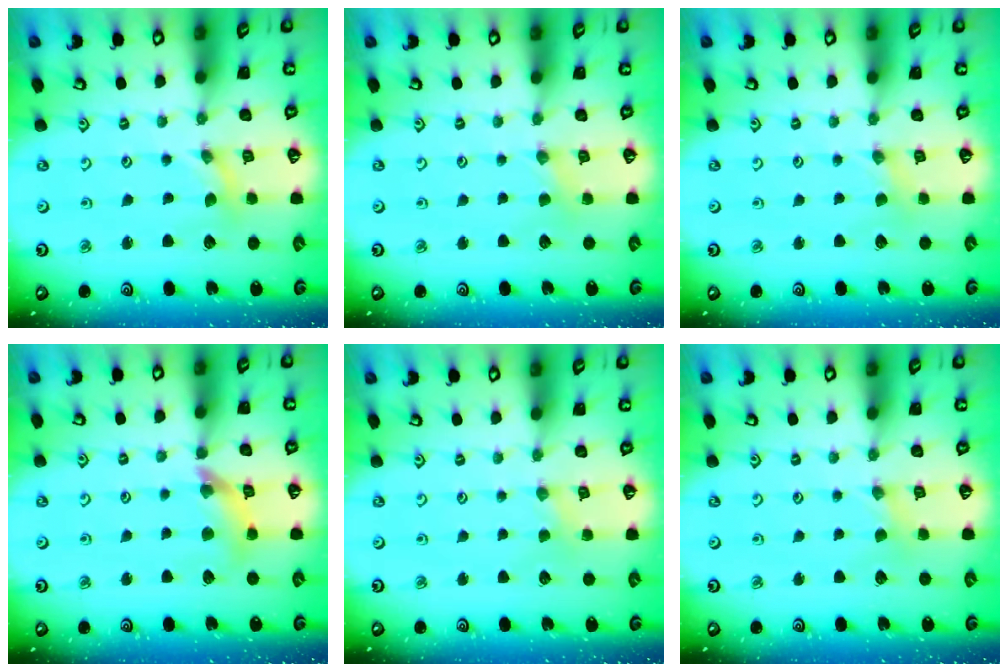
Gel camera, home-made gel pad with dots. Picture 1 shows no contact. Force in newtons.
{"total": 2.8, "press": 2.7, "slide": 0.5}
{"total": 1.5, "press": 1.5, "slide": 0.2}
{"total": 10.3, "press": 10.2, "slide": 1.2}
{"total": 1.5, "press": 1.5, "slide": 0.3}
{"total": 1.8, "press": 1.8, "slide": 0.4}